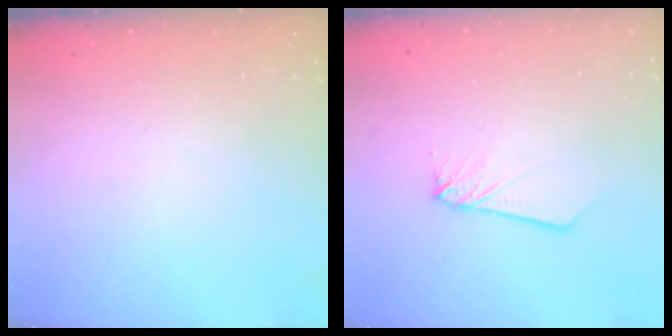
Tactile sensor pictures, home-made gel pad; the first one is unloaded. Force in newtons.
{"total": 2.6, "press": 2.6, "slide": 0.2}